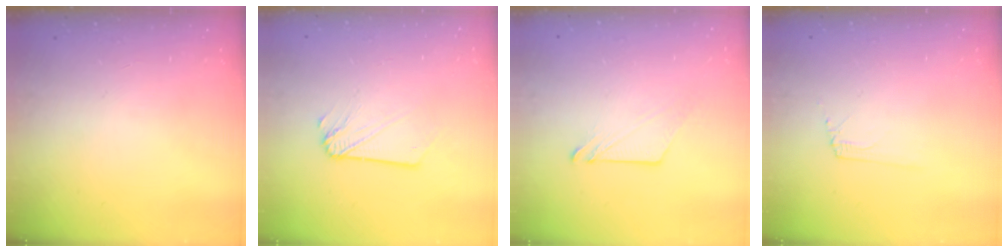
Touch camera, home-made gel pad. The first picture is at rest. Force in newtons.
{"total": 2.1, "press": 2.1, "slide": 0.1}
{"total": 4.8, "press": 4.7, "slide": 0.5}
{"total": 4.9, "press": 4.8, "slide": 0.8}